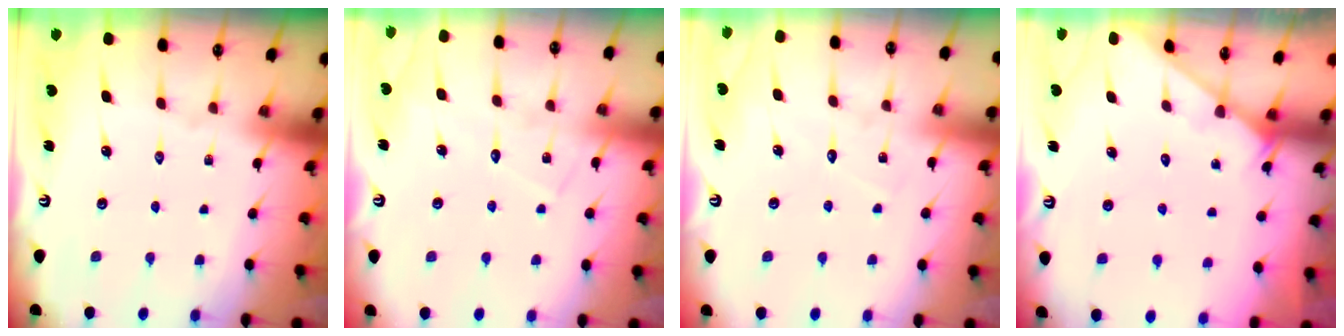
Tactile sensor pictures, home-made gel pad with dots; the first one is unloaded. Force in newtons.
{"total": 6.5, "press": 6.5, "slide": 0.4}
{"total": 4.4, "press": 4.4, "slide": 0.4}
{"total": 2.2, "press": 2.2, "slide": 0.2}